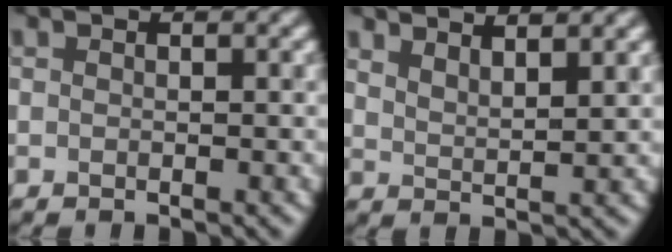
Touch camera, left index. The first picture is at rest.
{"total": 3.9, "force": [3.3, 0.8, 1.8], "torque": [-0.013, 0.012, 0.044]}